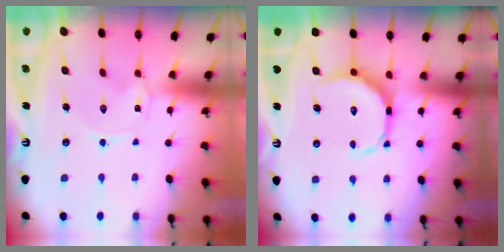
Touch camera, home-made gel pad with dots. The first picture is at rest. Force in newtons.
{"total": 10.4, "press": 10.4, "slide": 0.6}